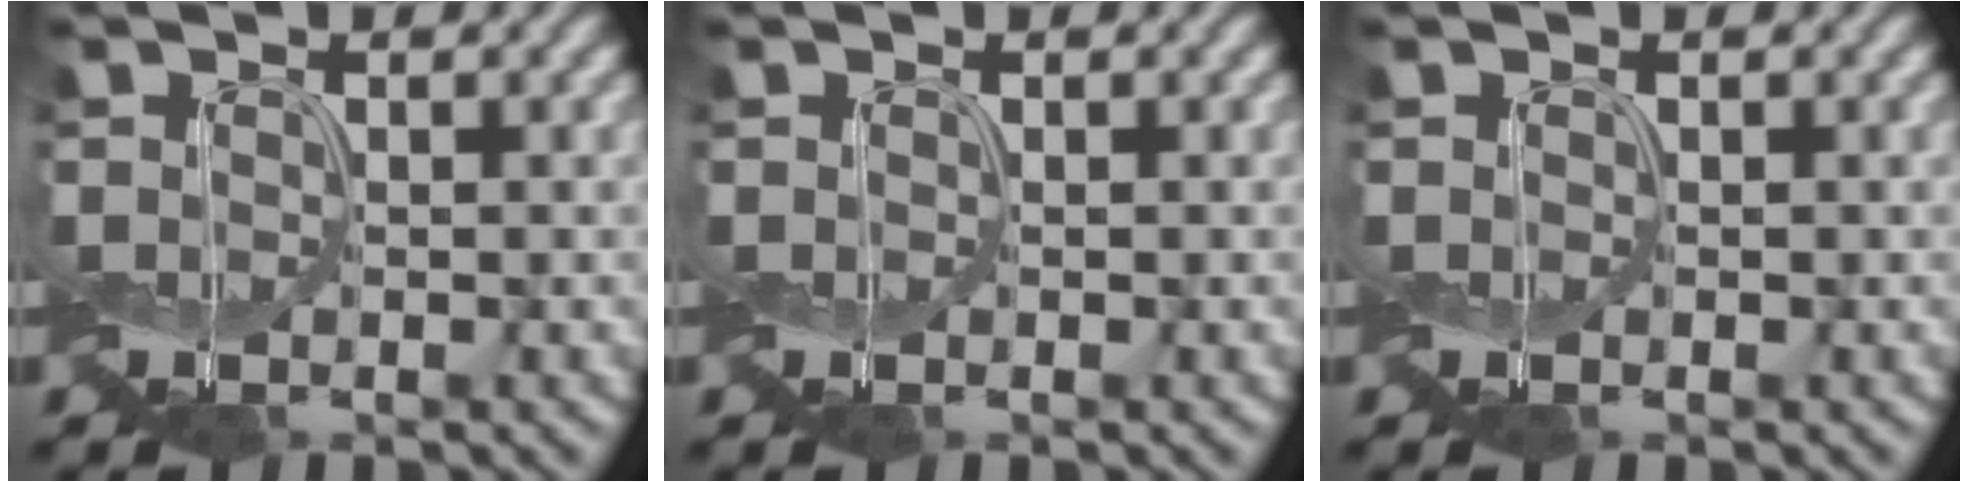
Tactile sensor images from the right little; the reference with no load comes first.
{"total": 0.0}
{"total": 0.0}